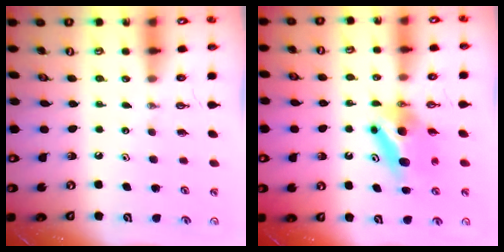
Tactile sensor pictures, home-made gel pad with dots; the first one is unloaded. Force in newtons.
{"total": 6.3, "press": 6.2, "slide": 0.8}